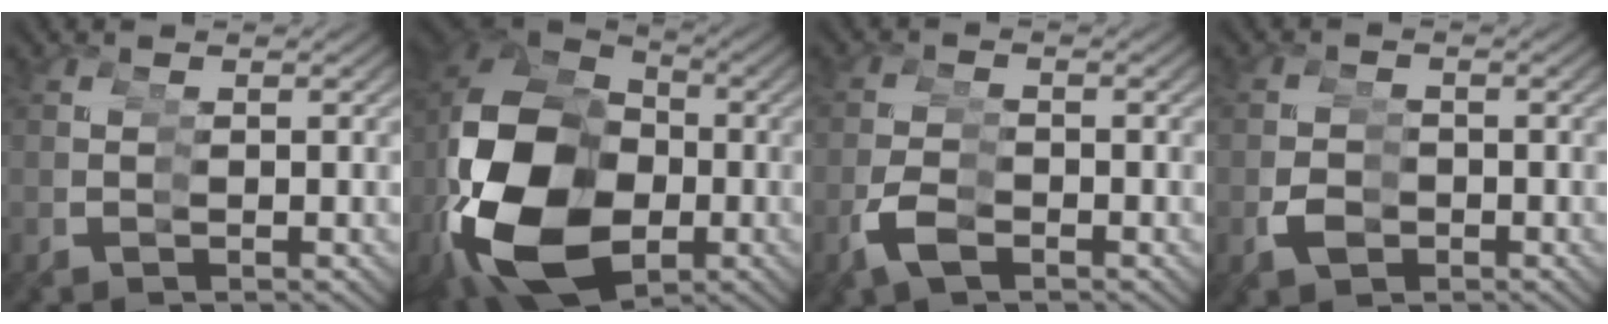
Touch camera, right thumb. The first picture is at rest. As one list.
[{"total": 20.0, "force": [-2.0, 14.1, 14.0], "torque": [-0.298, -0.043, -0.005]}, {"total": 3.2, "force": [-1.8, 2.6, 0.7], "torque": [-0.047, -0.017, -0.019]}, {"total": 2.5, "force": [-1.0, 2.3, 0.0], "torque": [-0.021, -0.017, -0.003]}]